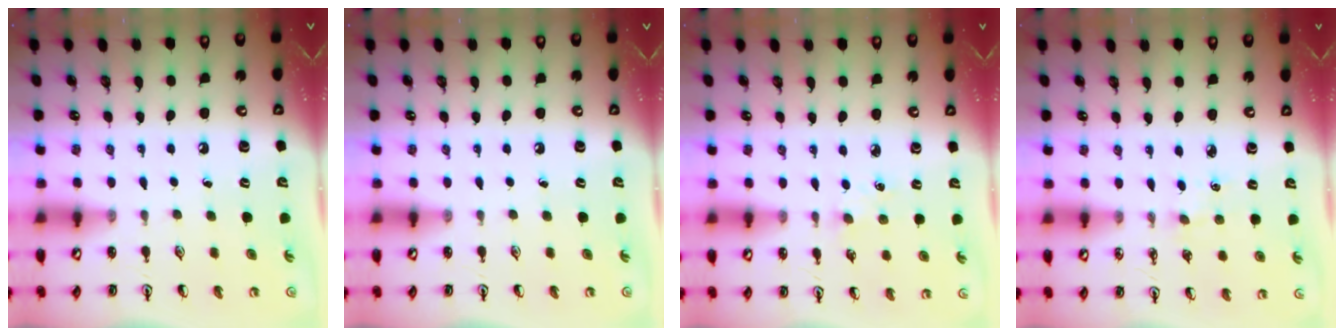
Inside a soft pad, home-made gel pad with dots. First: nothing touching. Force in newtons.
{"total": 0.0}
{"total": 2.7, "press": 2.7, "slide": 0.4}
{"total": 2.0, "press": 2.0, "slide": 0.3}